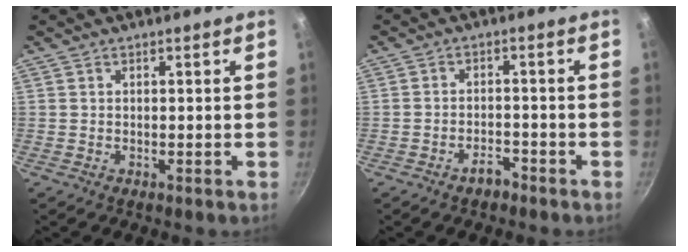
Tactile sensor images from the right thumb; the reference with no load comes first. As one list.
[{"total": 3.0, "force": [-2.3, 1.4, 1.3], "torque": [-0.012, 0.026, -0.032]}]